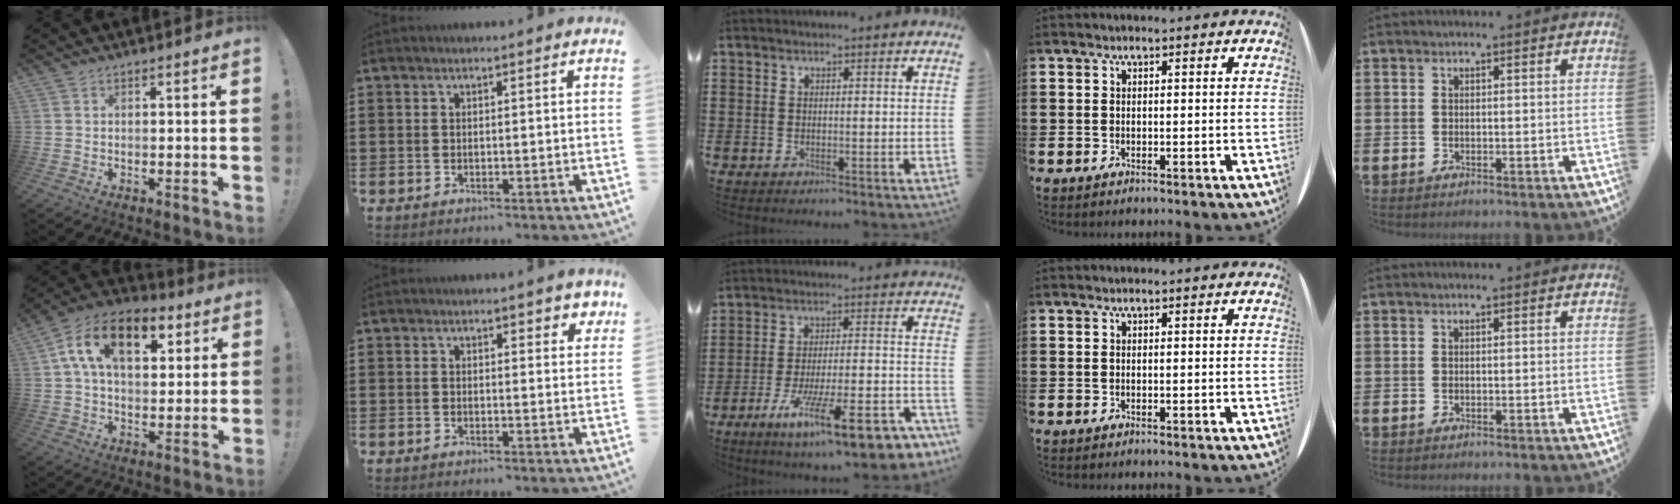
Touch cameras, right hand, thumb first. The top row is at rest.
{"thumb": {"total": 16.7, "force": [6.4, 9.7, 12.0], "torque": [-0.199, -0.013, 0.109]}, "index": {"total": 1.9, "force": [1.5, 0.8, 0.9], "torque": [-0.005, 0.002, 0.024]}, "middle": {"total": 14.3, "force": [-10.0, 2.3, 10.0], "torque": [-0.159, 0.032, -0.173]}}